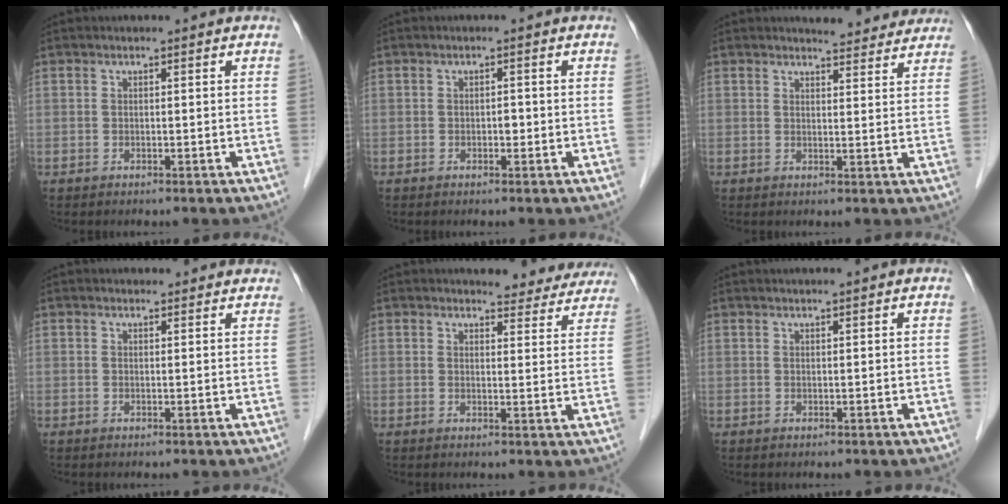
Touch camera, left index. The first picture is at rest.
{"total": 0.7, "force": [-0.3, 0.4, 0.5], "torque": [-0.007, 0.001, -0.005]}
{"total": 7.5, "force": [7.2, 1.4, 1.5], "torque": [-0.012, -0.005, 0.072]}
{"total": 4.2, "force": [3.9, 1.5, 0.7], "torque": [-0.004, 0.014, 0.037]}
{"total": 9.6, "force": [9.2, 2.5, 1.4], "torque": [0.012, -0.020, 0.083]}
{"total": 1.7, "force": [1.5, -0.3, 0.7], "torque": [-0.006, 0.013, 0.029]}